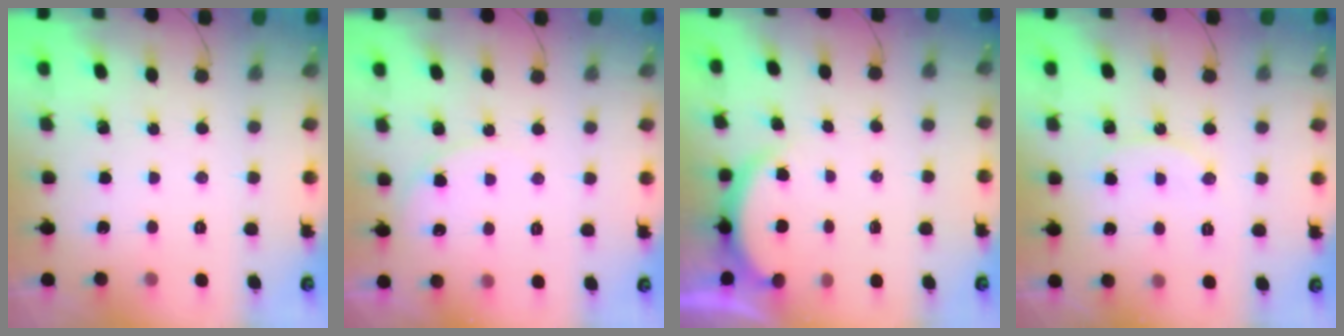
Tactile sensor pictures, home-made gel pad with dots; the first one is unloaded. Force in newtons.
{"total": 4.9, "press": 4.9, "slide": 0.5}
{"total": 3.0, "press": 2.9, "slide": 0.6}
{"total": 7.8, "press": 7.8, "slide": 0.5}